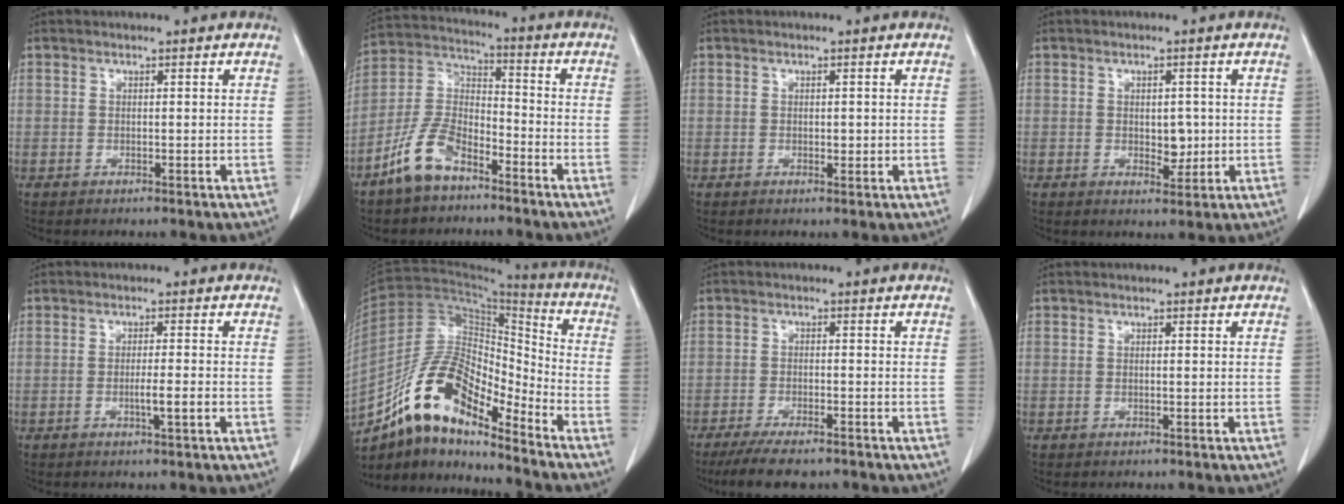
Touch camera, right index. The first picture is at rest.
{"total": 10.1, "force": [-6.9, 4.6, 5.8], "torque": [-0.135, 0.008, -0.139]}
{"total": 1.2, "force": [-0.1, 0.7, 1.0], "torque": [-0.015, 0.000, 0.001]}
{"total": 3.4, "force": [-0.2, 2.0, 2.7], "torque": [-0.037, -0.002, 0.004]}
{"total": 3.1, "force": [-1.0, -0.1, 2.9], "torque": [-0.050, -0.003, -0.017]}
{"total": 13.7, "force": [-10.7, 4.4, 7.4], "torque": [-0.135, 0.043, -0.193]}
{"total": 8.2, "force": [-6.6, 1.8, 4.5], "torque": [-0.070, -0.014, -0.104]}
{"total": 0.0}